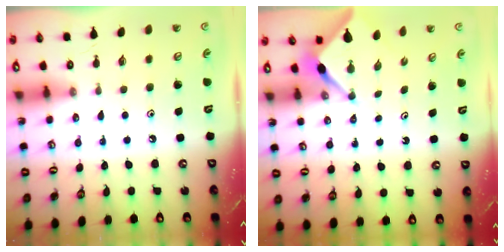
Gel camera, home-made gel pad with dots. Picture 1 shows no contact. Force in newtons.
{"total": 3.8, "press": 3.8, "slide": 0.3}